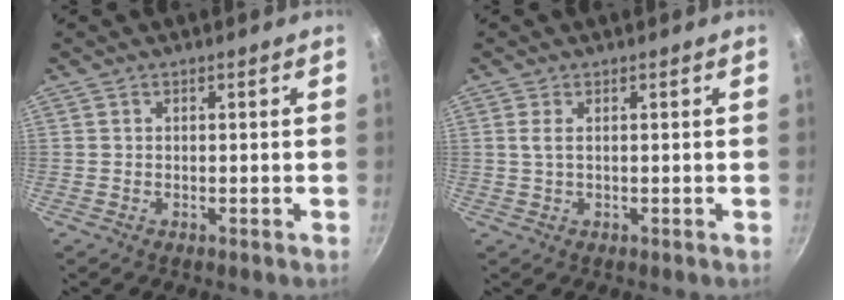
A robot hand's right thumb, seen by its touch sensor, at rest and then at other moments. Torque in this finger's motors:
{"motor_torque": [-0.62, -0.24, 0.37, -0.05, 0.10]}